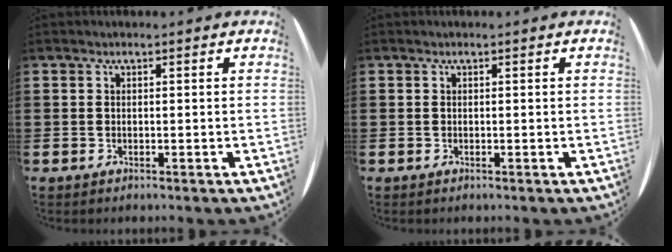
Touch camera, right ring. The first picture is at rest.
{"total": 0.0}